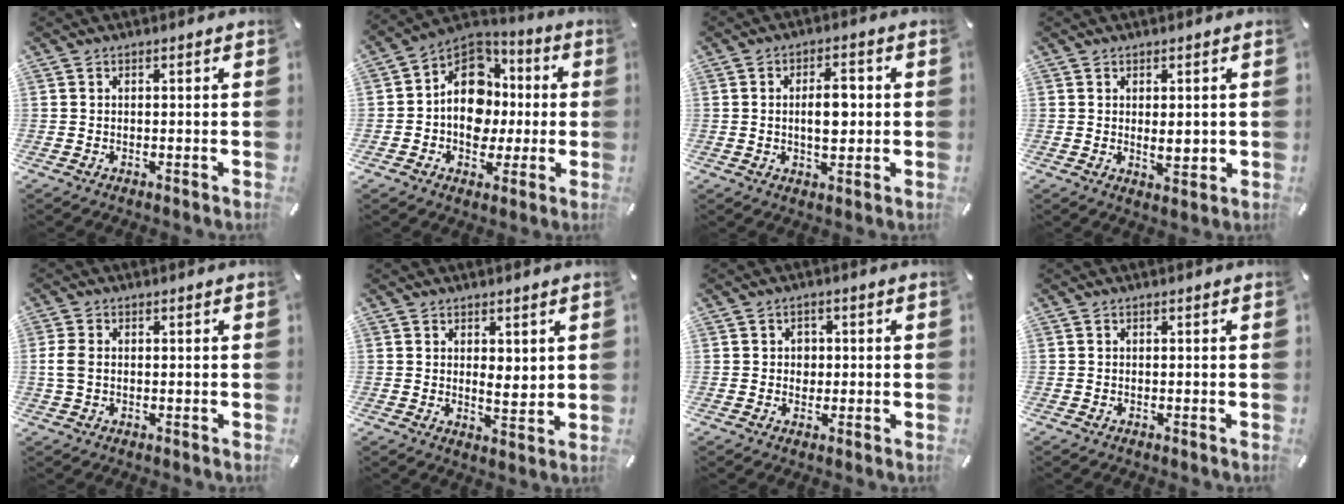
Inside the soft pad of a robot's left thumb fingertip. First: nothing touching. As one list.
[{"total": 14.4, "force": [-0.8, 12.2, 7.6], "torque": [-0.136, 0.011, -0.012]}, {"total": 7.6, "force": [0.2, 3.9, 6.5], "torque": [-0.103, 0.001, -0.003]}, {"total": 4.1, "force": [0.6, 2.0, 3.5], "torque": [-0.044, -0.007, 0.007]}, {"total": 3.7, "force": [0.1, 2.5, 2.7], "torque": [-0.072, -0.002, -0.004]}, {"total": 3.6, "force": [2.1, 2.1, 2.0], "torque": [-0.020, -0.015, 0.034]}, {"total": 2.8, "force": [-0.2, 2.6, 1.0], "torque": [-0.007, 0.000, -0.010]}, {"total": 0.0}]